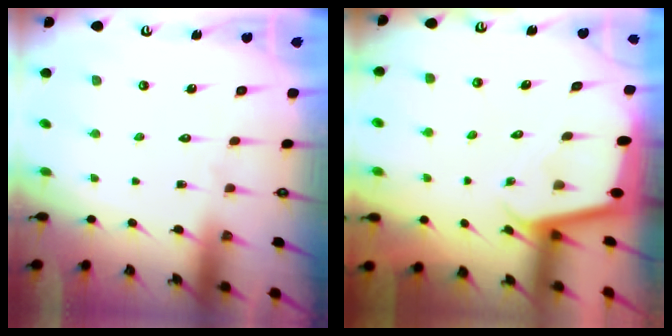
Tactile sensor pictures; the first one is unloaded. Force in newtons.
{"total": 1.9, "press": 1.9, "slide": 0.1}